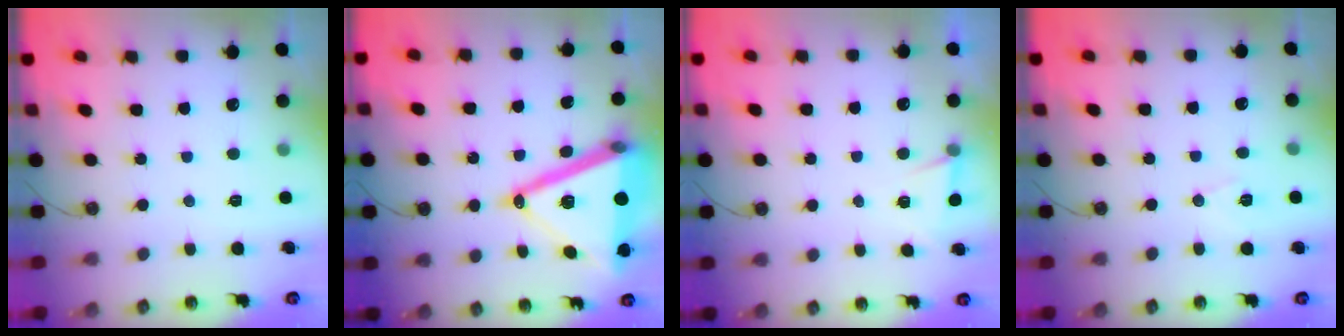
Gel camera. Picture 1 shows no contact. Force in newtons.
{"total": 23.9, "press": 23.6, "slide": 3.7}
{"total": 3.6, "press": 1.9, "slide": 3.1}
{"total": 6.7, "press": 5.0, "slide": 4.4}